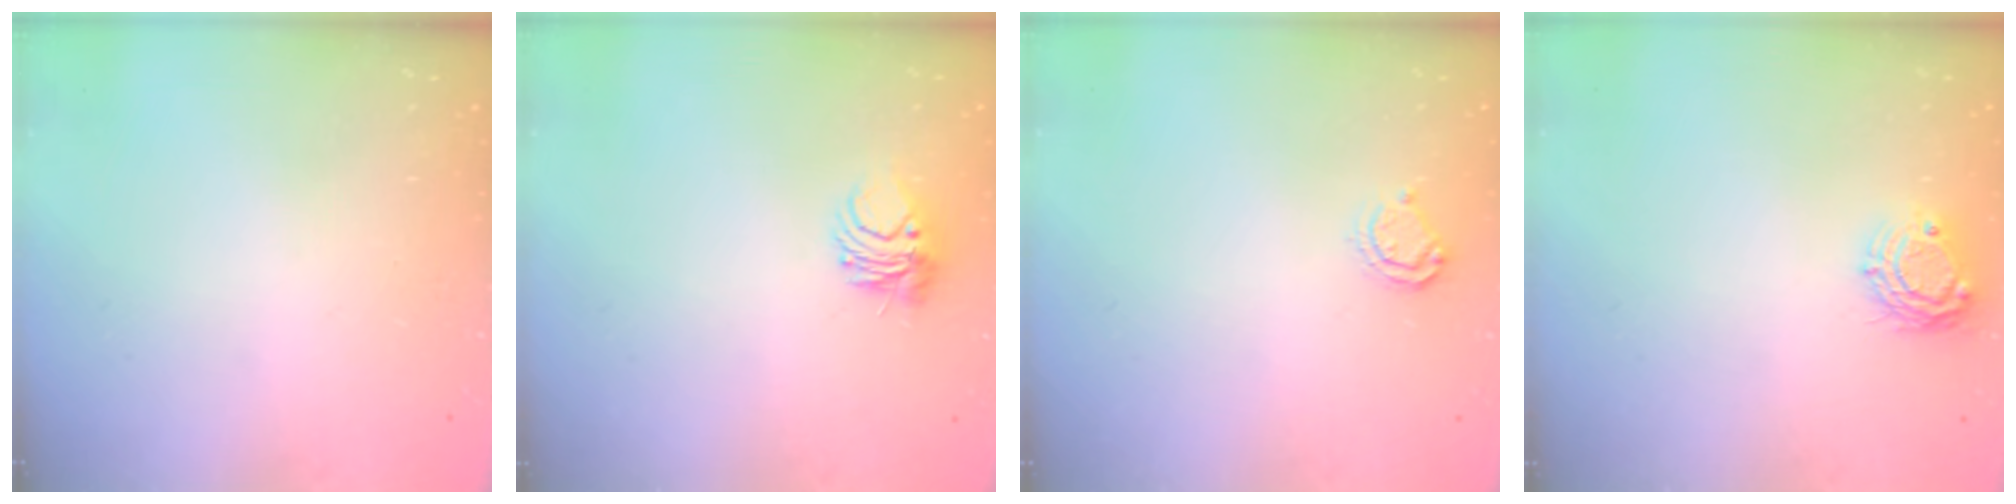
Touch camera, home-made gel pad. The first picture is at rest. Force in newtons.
{"total": 6.0, "press": 6.0, "slide": 0.6}
{"total": 4.4, "press": 4.4, "slide": 0.5}
{"total": 7.7, "press": 7.7, "slide": 0.4}